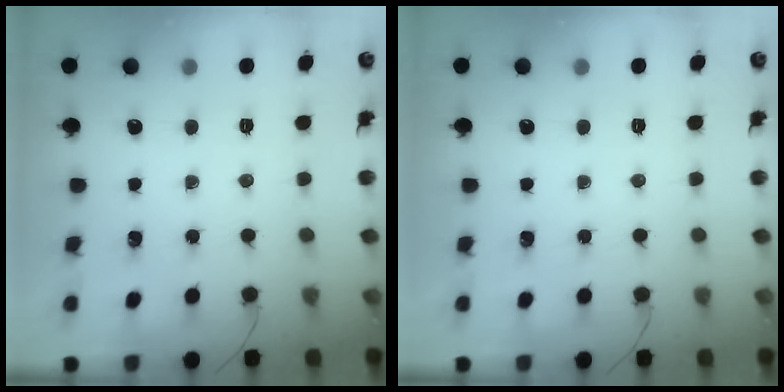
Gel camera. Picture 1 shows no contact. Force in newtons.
{"total": 0.0}